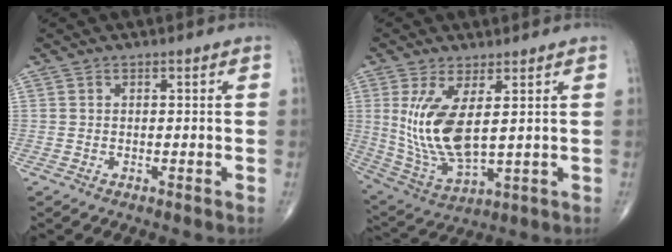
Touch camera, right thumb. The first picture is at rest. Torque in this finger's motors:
{"motor_torque": [-0.58, 1.06, 0.98, 0.78, 0.46]}